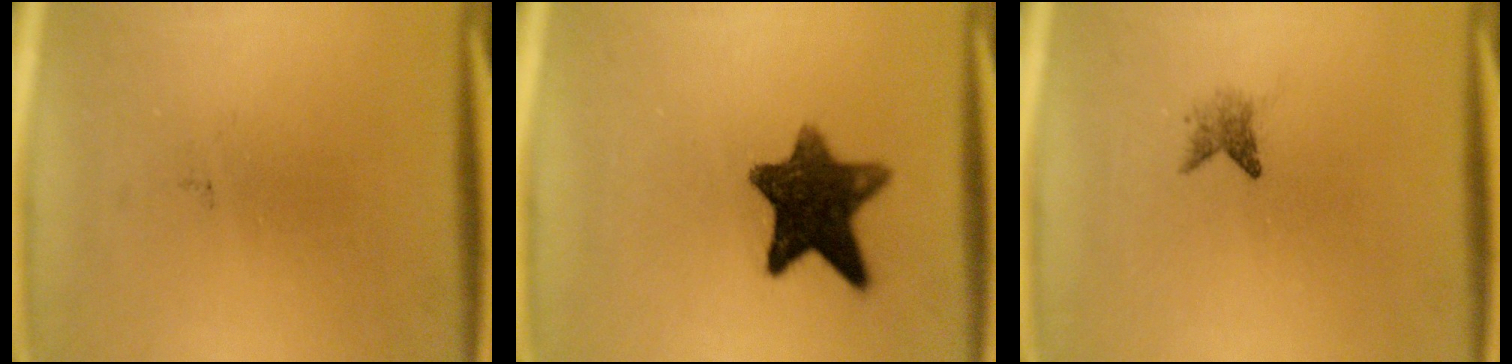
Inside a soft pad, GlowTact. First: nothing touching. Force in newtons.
{"total": 11.1}
{"total": 1.6}